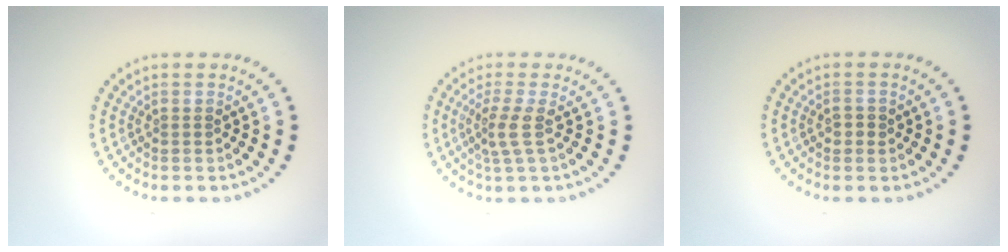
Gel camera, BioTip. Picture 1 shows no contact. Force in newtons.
{"total": 2.3, "press": 1.6, "slide": 1.6}
{"total": 0.9, "press": 0.9, "slide": 0.2}